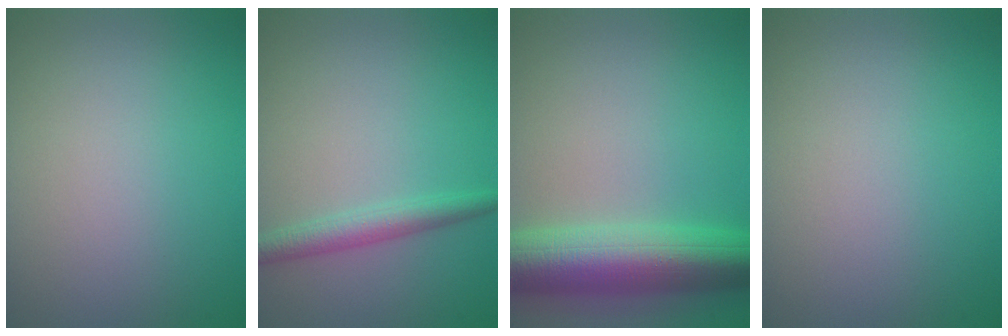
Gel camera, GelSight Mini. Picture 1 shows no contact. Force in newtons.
{"total": 2.4, "press": 2.4, "slide": 0.1}
{"total": 9.3, "press": 9.3, "slide": 0.2}
{"total": 0.0}